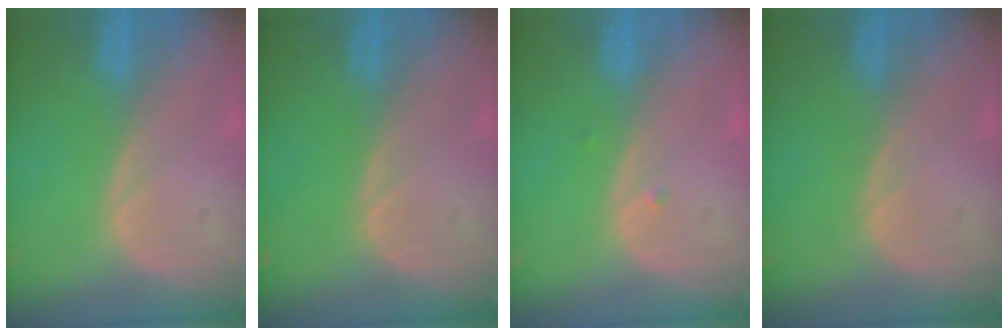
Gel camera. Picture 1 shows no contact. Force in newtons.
{"total": 0.0}
{"total": 0.6, "press": 0.5, "slide": 0.3}
{"total": 0.0}